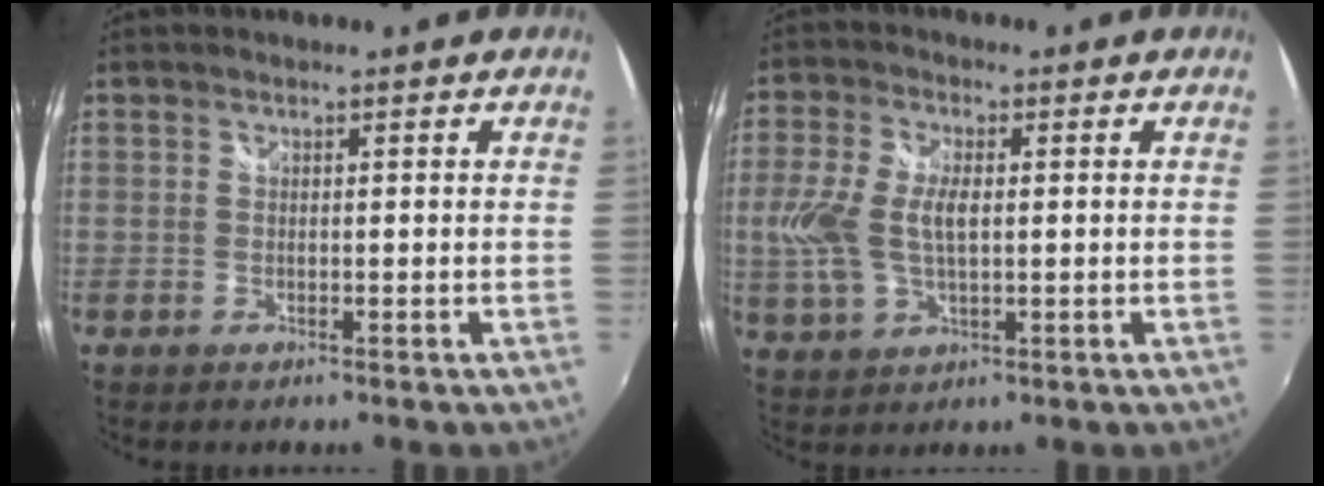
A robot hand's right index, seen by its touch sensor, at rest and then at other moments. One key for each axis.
{"total": 9.4, "fx": 0.0, "fy": 4.6, "fz": 8.2, "tx": -0.175, "ty": 0.001, "tz": 0.000}